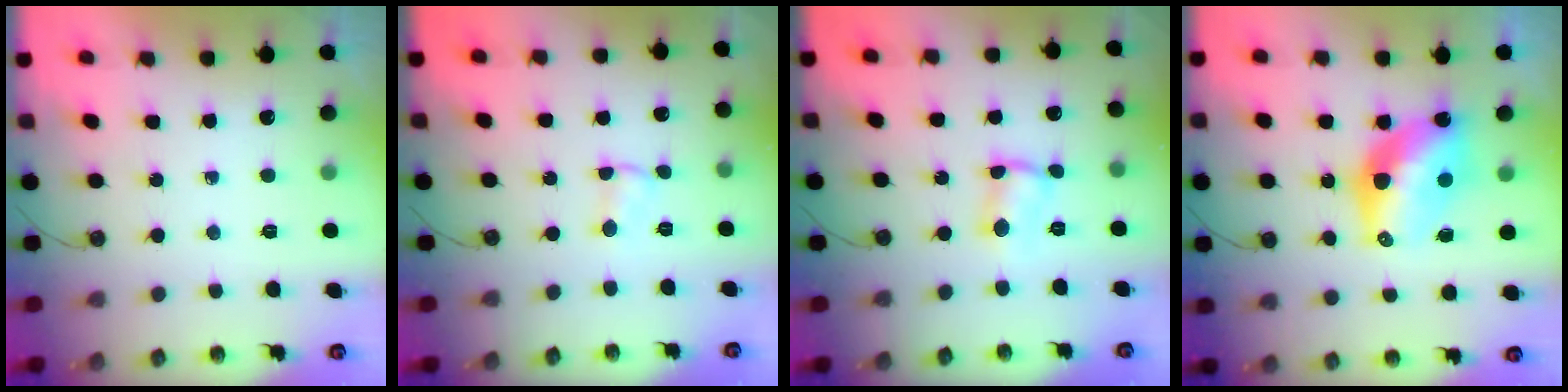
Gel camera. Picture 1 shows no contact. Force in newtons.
{"total": 1.0, "press": 0.9, "slide": 0.5}
{"total": 2.7, "press": 2.7, "slide": 0.1}
{"total": 13.0, "press": 13.0, "slide": 1.1}